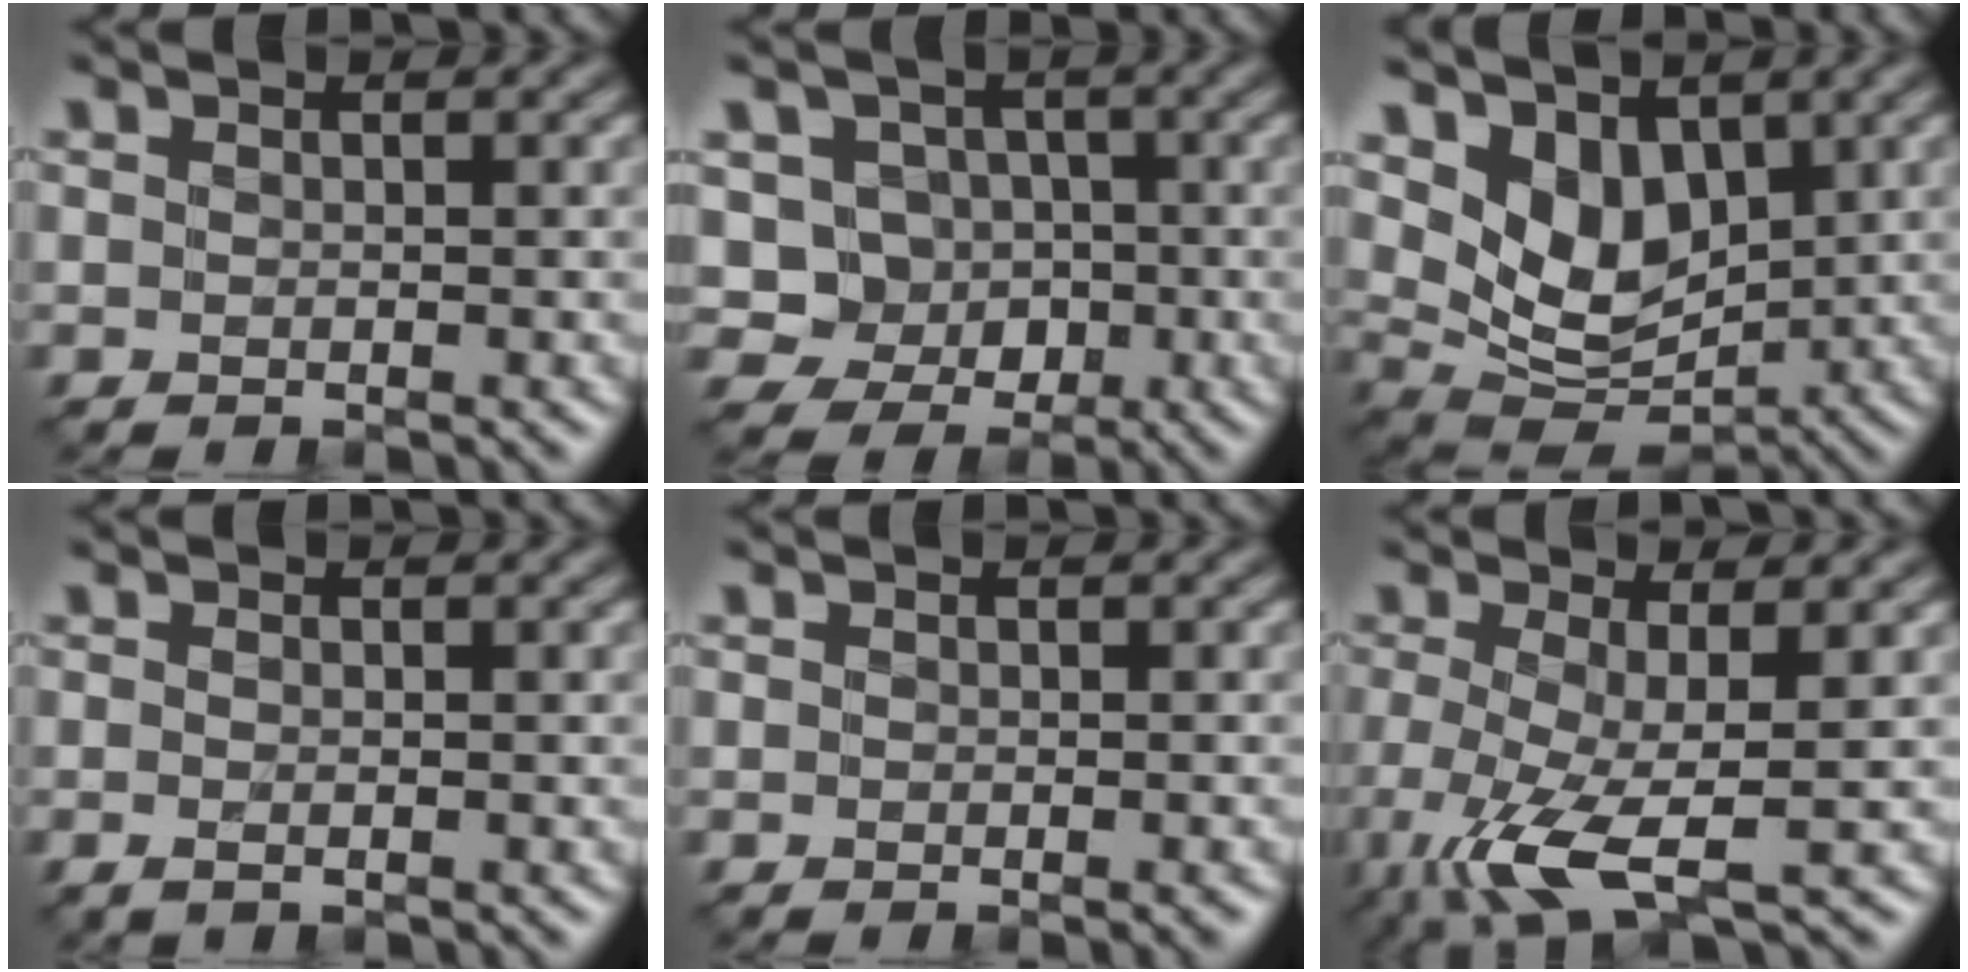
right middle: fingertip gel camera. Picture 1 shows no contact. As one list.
[{"total": 4.7, "force": [0.1, 4.4, 1.7], "torque": [-0.016, -0.003, -0.019]}, {"total": 5.5, "force": [2.3, 3.7, 3.3], "torque": [-0.072, -0.020, 0.043]}, {"total": 1.1, "force": [-0.6, 0.3, 0.9], "torque": [-0.023, -0.006, -0.011]}, {"total": 0.8, "force": [-0.6, 0.2, 0.5], "torque": [-0.006, -0.004, -0.006]}, {"total": 6.1, "force": [-2.4, 1.4, 5.4], "torque": [-0.124, -0.018, -0.050]}]